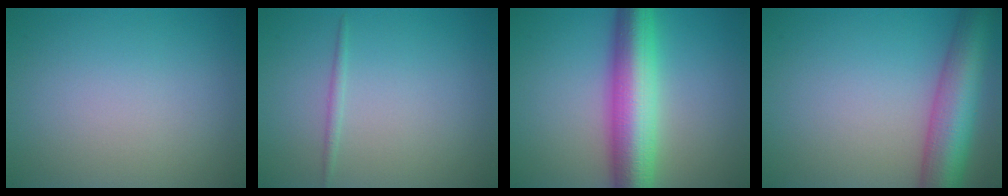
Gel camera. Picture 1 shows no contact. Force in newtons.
{"total": 0.8, "press": 0.8, "slide": 0.0}
{"total": 8.9, "press": 8.9, "slide": 0.1}
{"total": 8.3, "press": 8.3, "slide": 0.4}